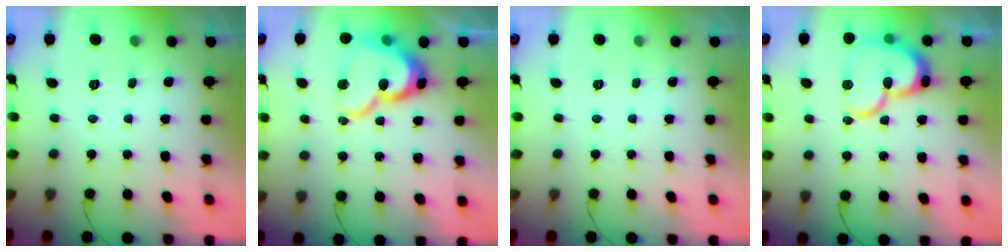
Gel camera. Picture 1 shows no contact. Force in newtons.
{"total": 17.4, "press": 17.3, "slide": 1.6}
{"total": 0.0}
{"total": 19.0, "press": 18.9, "slide": 2.0}